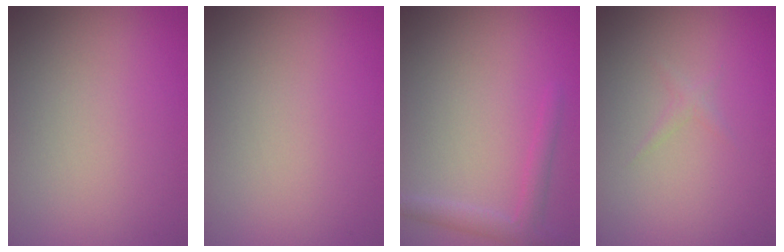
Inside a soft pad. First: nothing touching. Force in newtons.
{"total": 0.0}
{"total": 2.0, "press": 2.0, "slide": 0.1}
{"total": 0.6, "press": 0.6, "slide": 0.1}